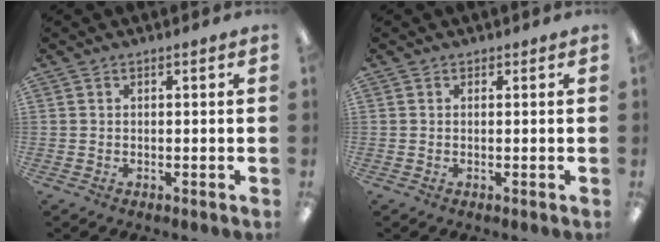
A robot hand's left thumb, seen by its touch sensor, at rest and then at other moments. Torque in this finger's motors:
{"motor_torque": [-0.07, 0.09, 0.00, 0.00, 0.00]}